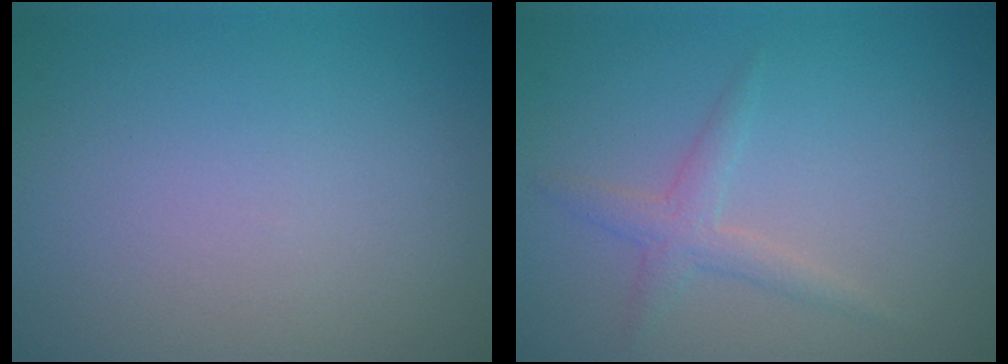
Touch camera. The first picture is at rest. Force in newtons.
{"total": 1.8, "press": 1.8, "slide": 0.1}